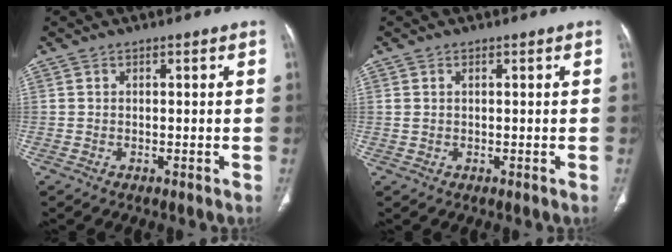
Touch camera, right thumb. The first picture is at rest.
{"total": 1.0, "force": [0.4, 0.6, 0.7], "torque": [-0.022, 0.009, 0.013]}